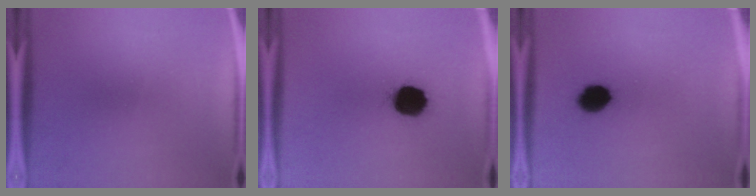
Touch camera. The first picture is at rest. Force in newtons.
{"total": 12.8}
{"total": 7.0}